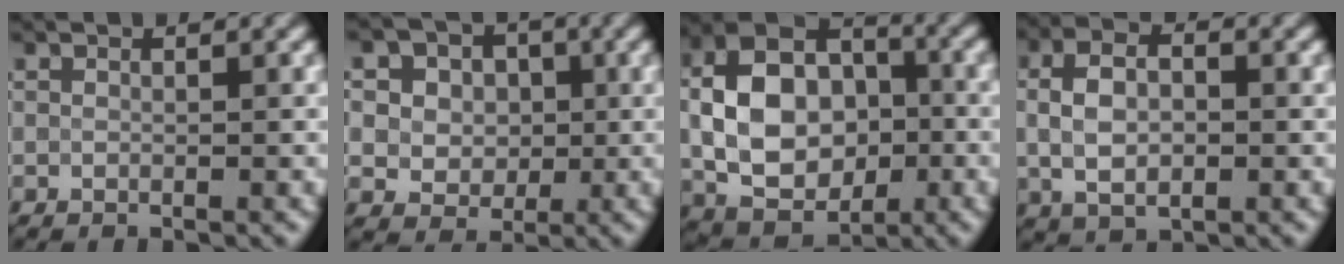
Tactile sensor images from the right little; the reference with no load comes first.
{"total": 6.8, "force": [2.0, 5.8, 2.9], "torque": [-0.050, 0.031, 0.021]}
{"total": 10.9, "force": [-0.7, 7.6, 7.8], "torque": [-0.153, 0.009, -0.016]}
{"total": 4.9, "force": [0.4, 3.0, 3.9], "torque": [-0.072, 0.009, 0.002]}